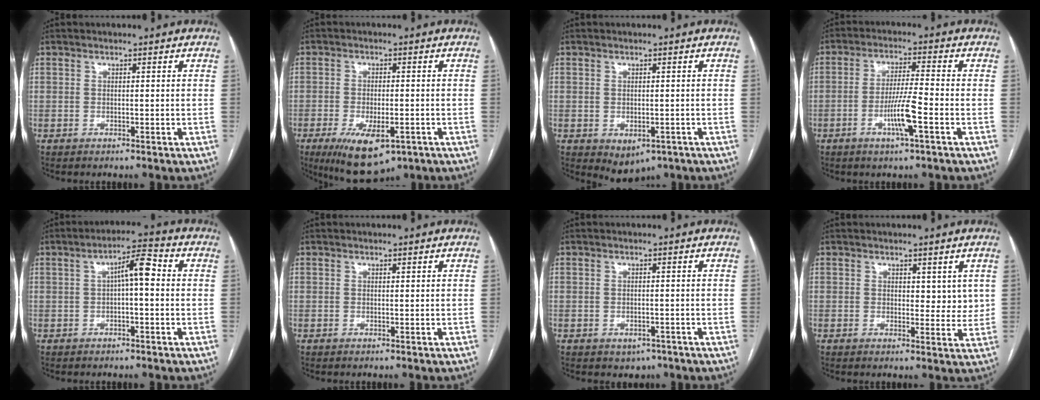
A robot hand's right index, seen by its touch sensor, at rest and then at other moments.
{"total": 10.3, "force": [-5.2, 4.1, 7.9], "torque": [-0.134, -0.018, -0.076]}
{"total": 4.2, "force": [-1.8, 2.8, 2.5], "torque": [-0.032, -0.003, -0.011]}
{"total": 6.7, "force": [-2.6, -0.2, 6.2], "torque": [-0.120, -0.005, -0.049]}
{"total": 5.5, "force": [0.5, 1.2, 5.4], "torque": [-0.089, 0.025, 0.005]}
{"total": 0.0}
{"total": 2.3, "force": [-1.2, 1.7, 1.0], "torque": [-0.009, 0.003, -0.008]}
{"total": 3.5, "force": [1.5, 2.0, 2.5], "torque": [-0.023, -0.006, 0.020]}